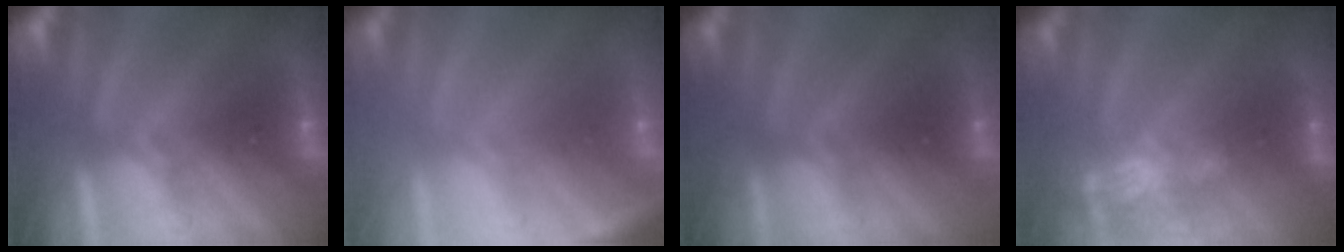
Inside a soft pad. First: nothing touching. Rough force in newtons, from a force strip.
{"total": 2.5}
{"total": 2.9}
{"total": 8.1}